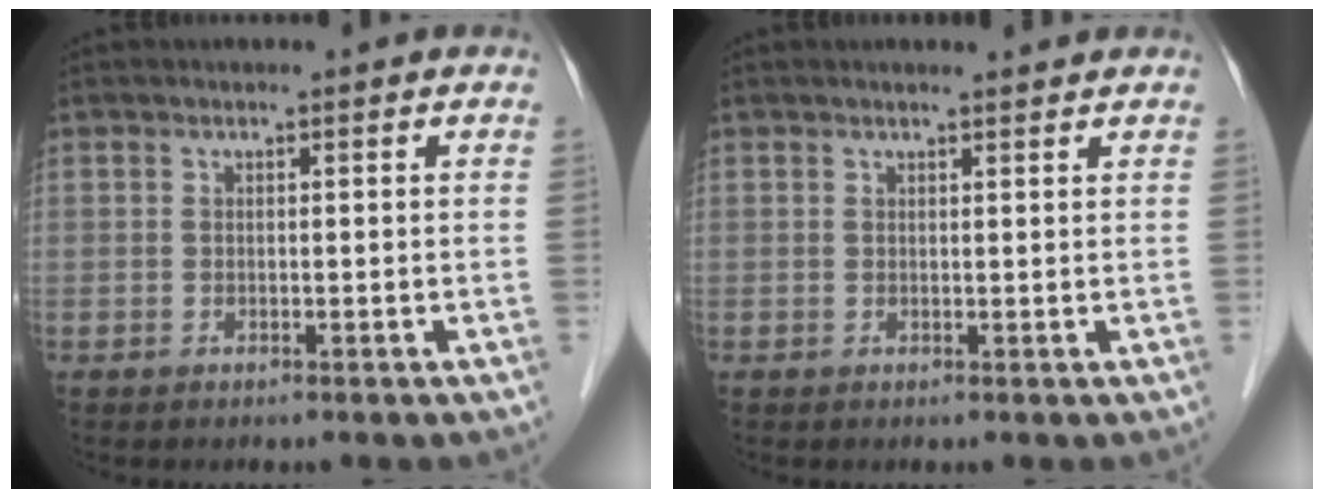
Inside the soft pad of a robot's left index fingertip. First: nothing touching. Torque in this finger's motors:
{"motor_torque": [0.15, -0.33, 0.05, -0.01]}